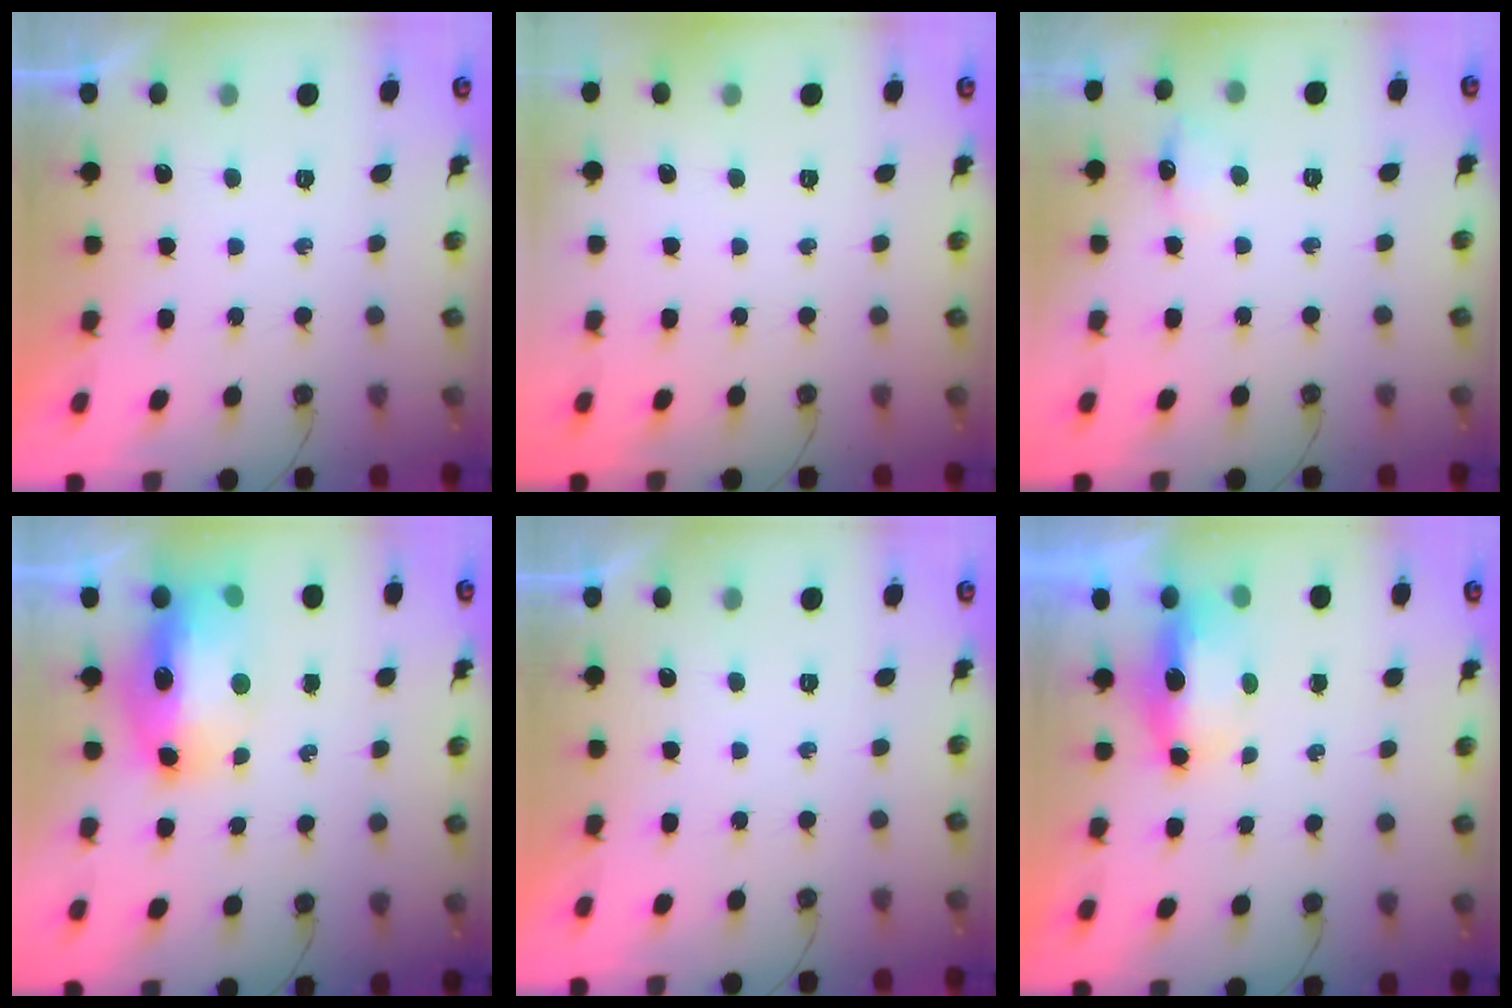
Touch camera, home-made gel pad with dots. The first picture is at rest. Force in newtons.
{"total": 0.0}
{"total": 6.0, "press": 5.9, "slide": 1.2}
{"total": 16.2, "press": 16.1, "slide": 1.6}
{"total": 0.0}
{"total": 13.9, "press": 8.4, "slide": 11.0}